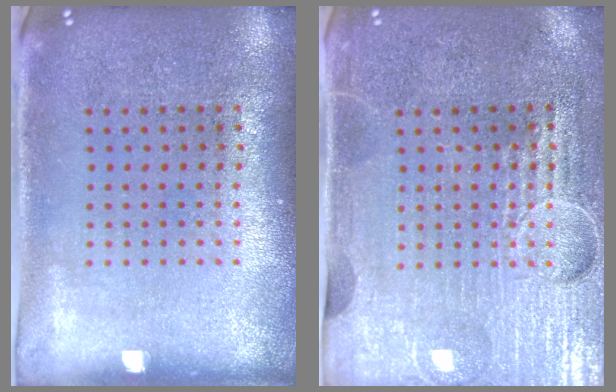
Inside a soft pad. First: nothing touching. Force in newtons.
{"total": 4.3, "press": 4.1, "slide": 1.4}